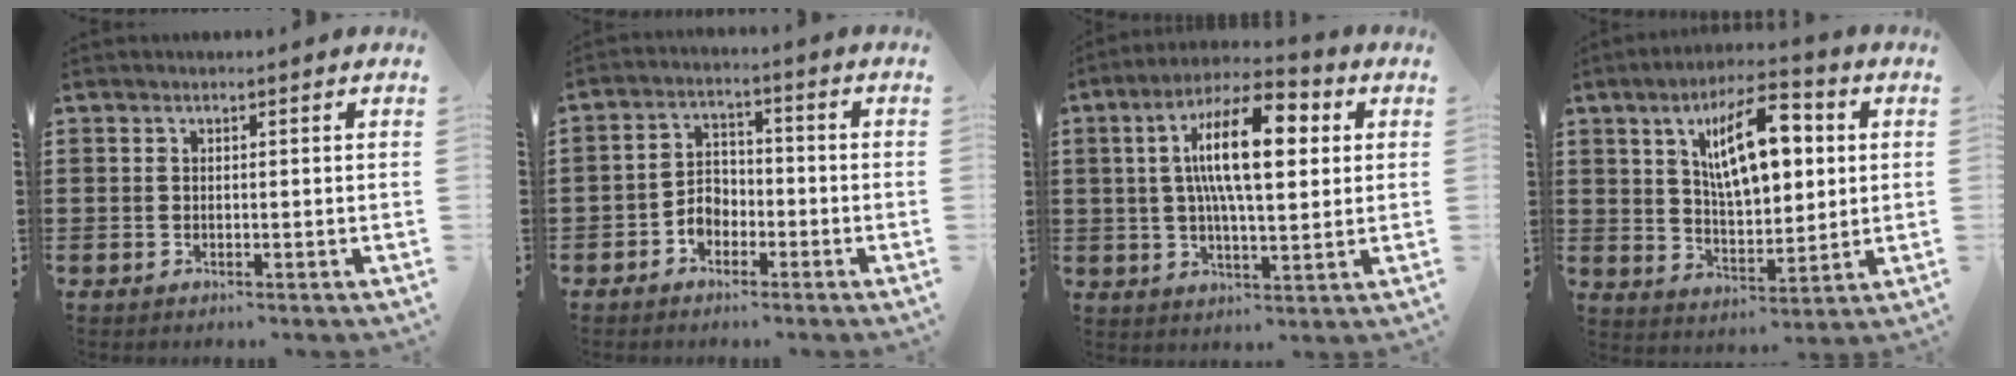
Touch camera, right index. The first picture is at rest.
{"total": 3.7, "force": [-2.0, 2.7, 1.5], "torque": [-0.035, 0.010, -0.042]}
{"total": 14.5, "force": [3.5, 5.3, 13.0], "torque": [-0.246, 0.013, 0.053]}
{"total": 12.3, "force": [3.9, 5.2, 10.5], "torque": [-0.174, 0.006, 0.063]}